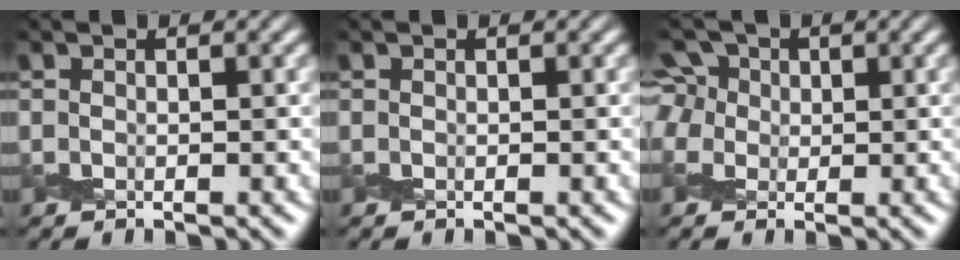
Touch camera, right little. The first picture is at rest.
{"total": 0.0}
{"total": 6.1, "force": [2.5, 4.6, 3.2], "torque": [-0.082, 0.025, 0.021]}